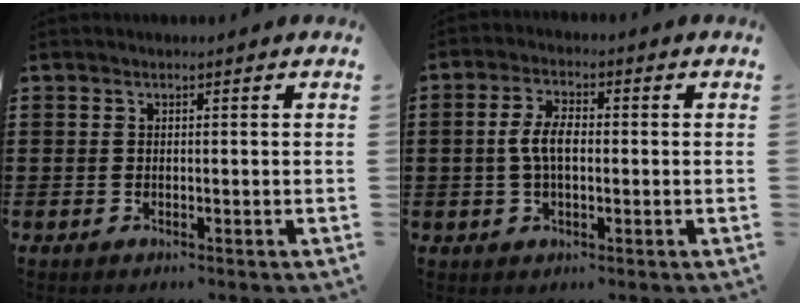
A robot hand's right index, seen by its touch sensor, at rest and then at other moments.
{"total": 5.1, "force": [-0.1, 2.4, 4.5], "torque": [-0.105, 0.000, -0.010]}